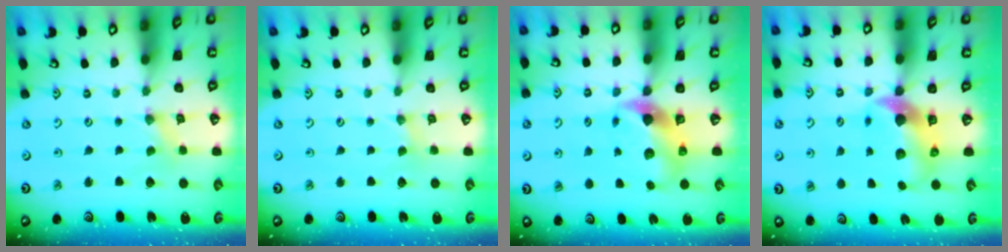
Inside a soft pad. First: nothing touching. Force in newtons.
{"total": 1.1, "press": 1.1, "slide": 0.2}
{"total": 9.1, "press": 9.0, "slide": 1.2}
{"total": 8.9, "press": 8.8, "slide": 1.3}